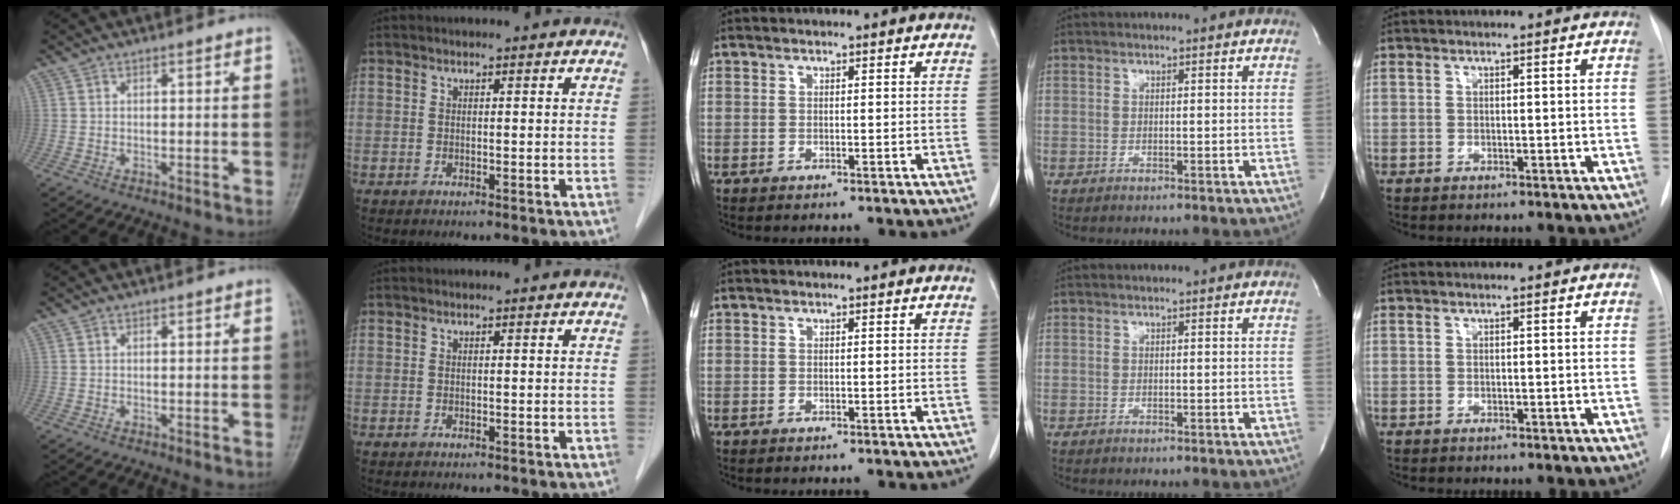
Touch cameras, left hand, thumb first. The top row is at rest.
{}